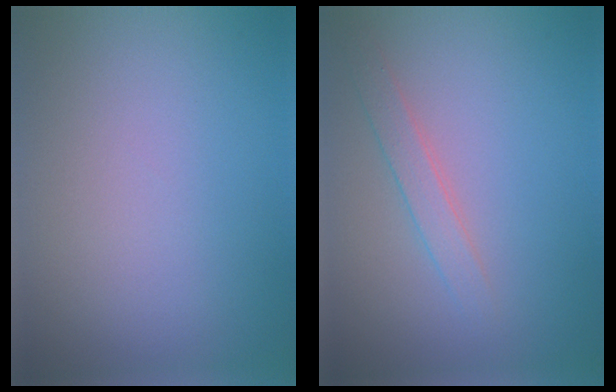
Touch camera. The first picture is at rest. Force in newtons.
{"total": 1.8, "press": 1.8, "slide": 0.1}